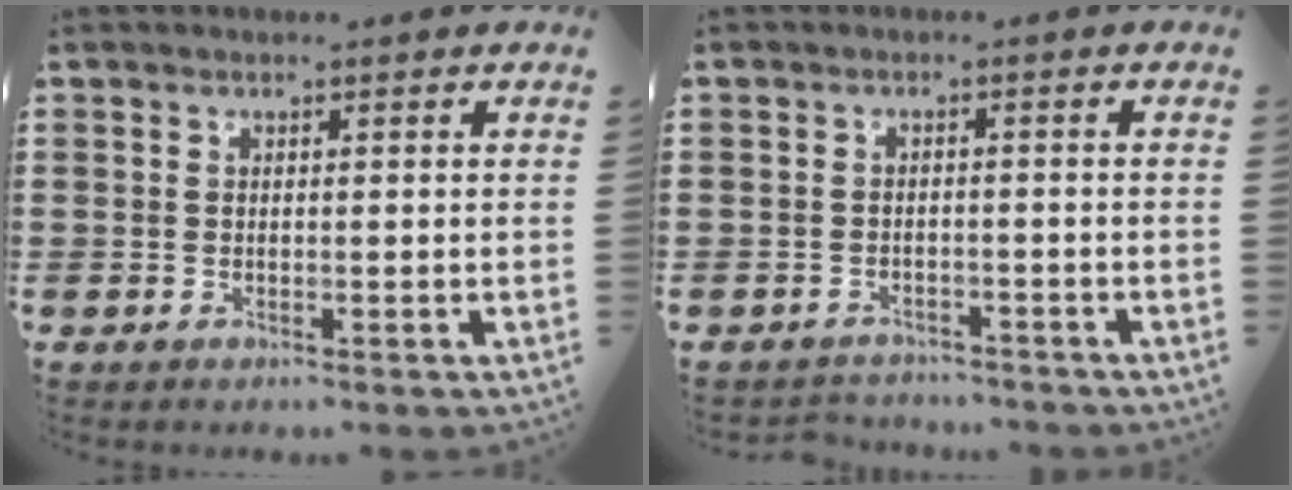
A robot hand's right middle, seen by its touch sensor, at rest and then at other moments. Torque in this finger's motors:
{"motor_torque": [0.01, 0.00, -0.01, -0.03]}